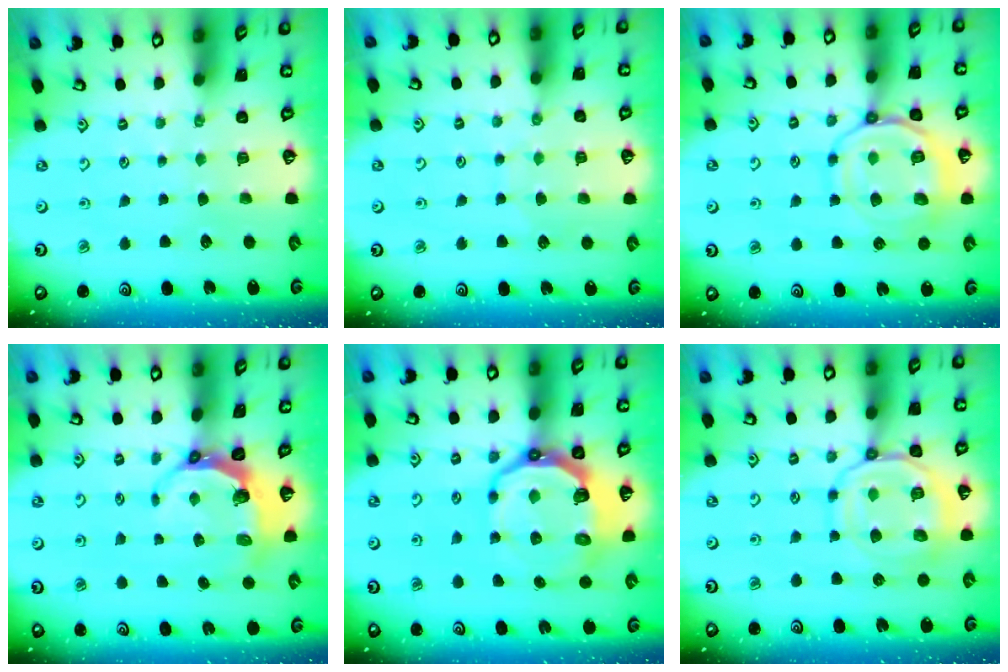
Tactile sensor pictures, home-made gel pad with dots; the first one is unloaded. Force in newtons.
{"total": 5.0, "press": 4.9, "slide": 0.4}
{"total": 13.1, "press": 13.0, "slide": 1.2}
{"total": 6.5, "press": 5.1, "slide": 4.1}
{"total": 13.2, "press": 12.4, "slide": 4.4}
{"total": 14.0, "press": 14.0, "slide": 1.3}